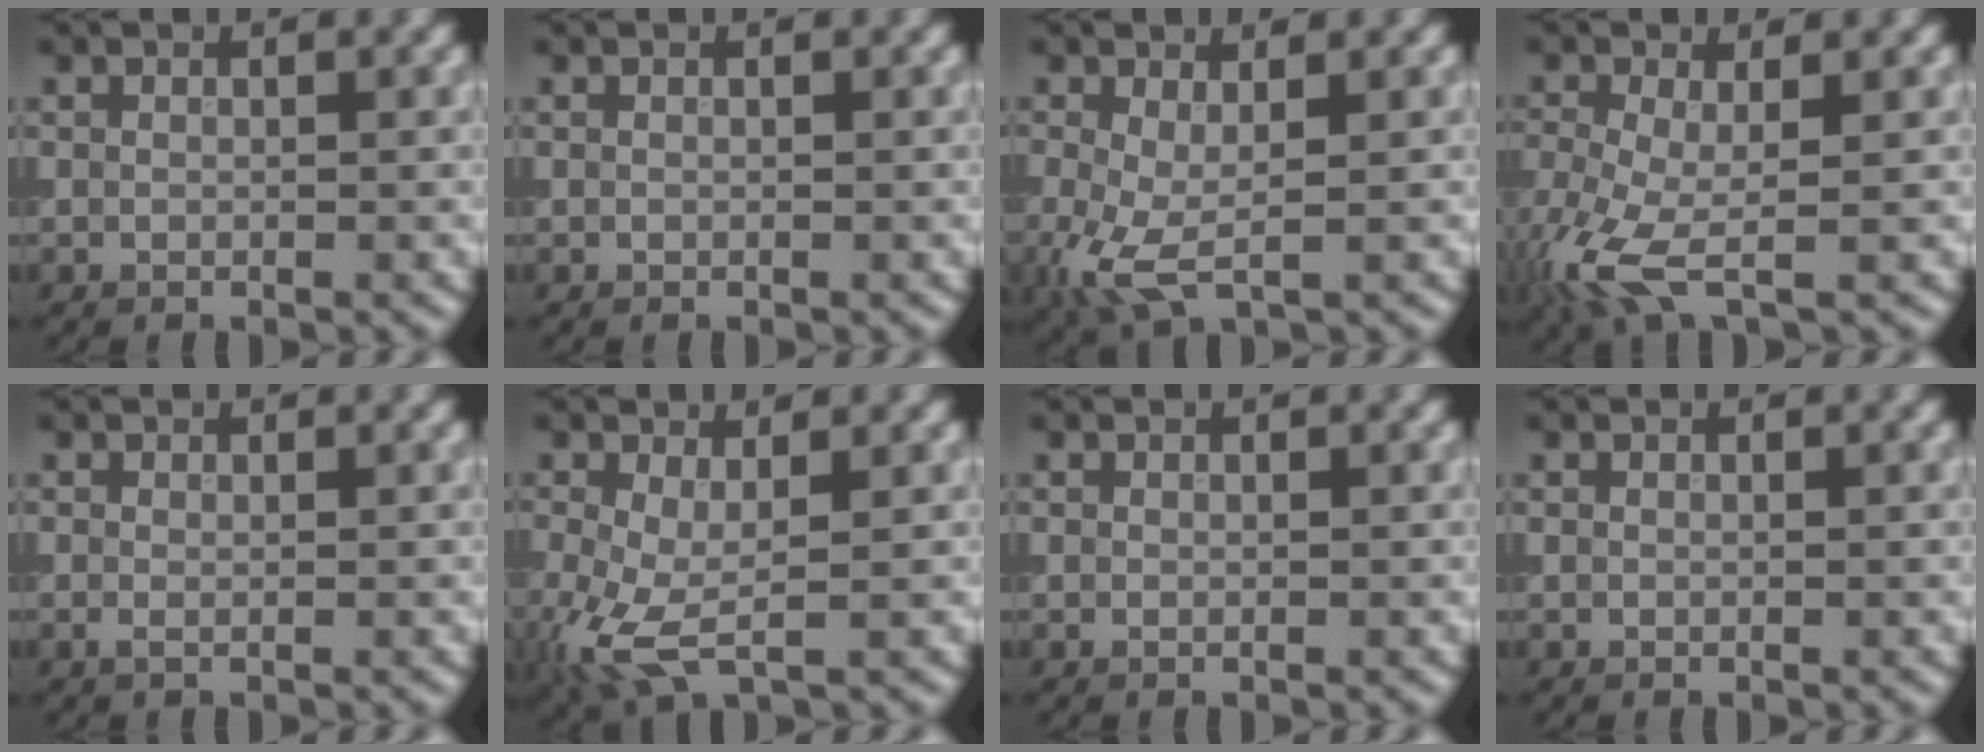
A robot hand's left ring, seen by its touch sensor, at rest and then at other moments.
{"total": 0.0}
{"total": 3.9, "force": [-0.7, 1.5, 3.6], "torque": [-0.096, -0.012, -0.016]}
{"total": 6.2, "force": [-2.5, 2.4, 5.1], "torque": [-0.144, -0.017, -0.056]}
{"total": 0.6, "force": [-0.1, 0.1, 0.6], "torque": [-0.013, -0.005, -0.002]}
{"total": 4.8, "force": [-1.0, 1.8, 4.3], "torque": [-0.119, -0.010, -0.023]}
{"total": 0.0}
{"total": 0.0}